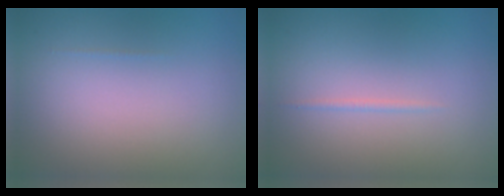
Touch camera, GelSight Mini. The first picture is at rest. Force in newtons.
{"total": 0.5, "press": 0.5, "slide": 0.0}